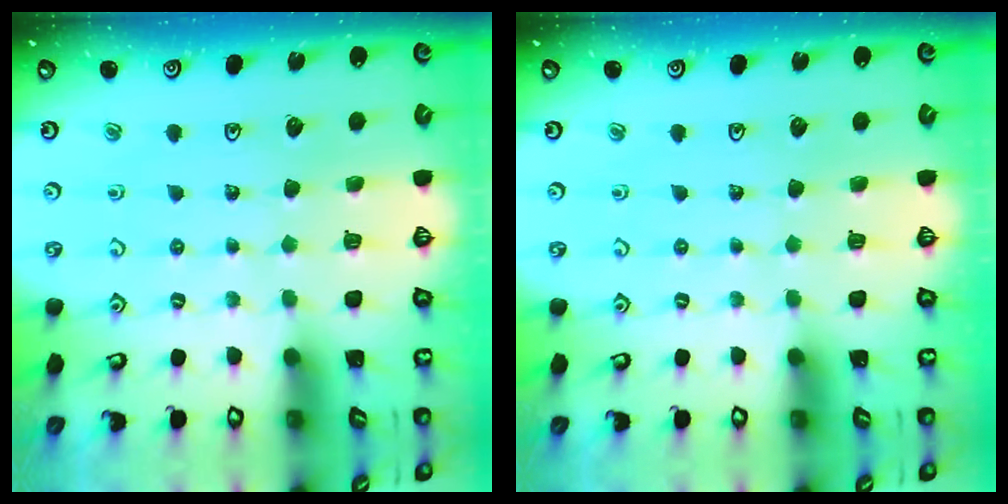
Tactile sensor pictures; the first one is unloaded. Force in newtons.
{"total": 0.0}